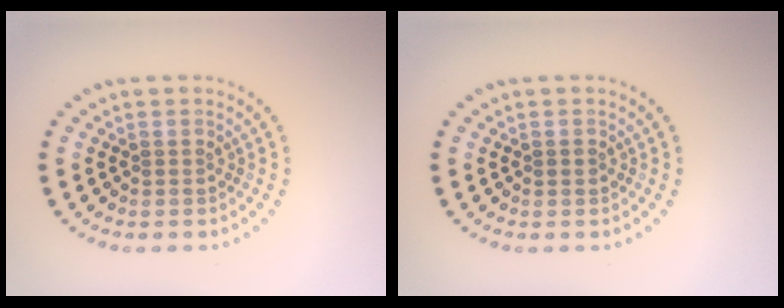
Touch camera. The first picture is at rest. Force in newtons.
{"total": 0.6, "press": 0.6, "slide": 0.2}